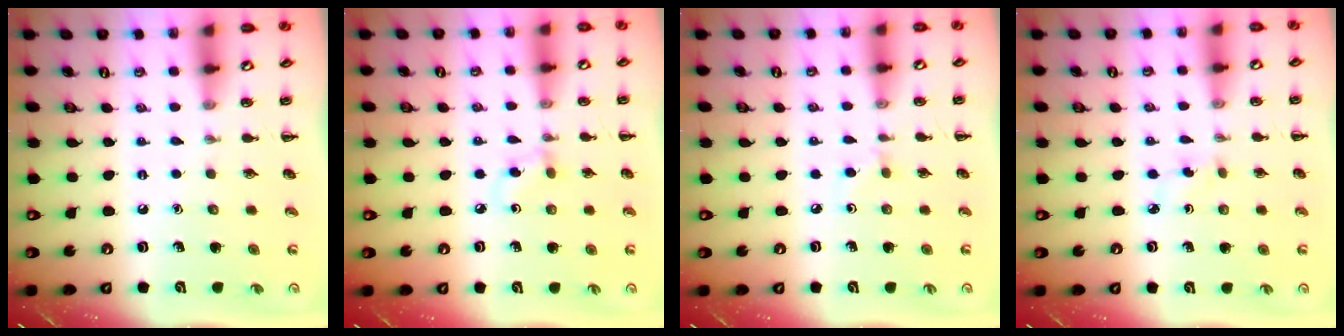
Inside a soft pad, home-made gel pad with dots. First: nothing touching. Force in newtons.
{"total": 5.1, "press": 4.8, "slide": 1.8}
{"total": 3.6, "press": 3.3, "slide": 1.4}
{"total": 3.2, "press": 3.1, "slide": 0.8}